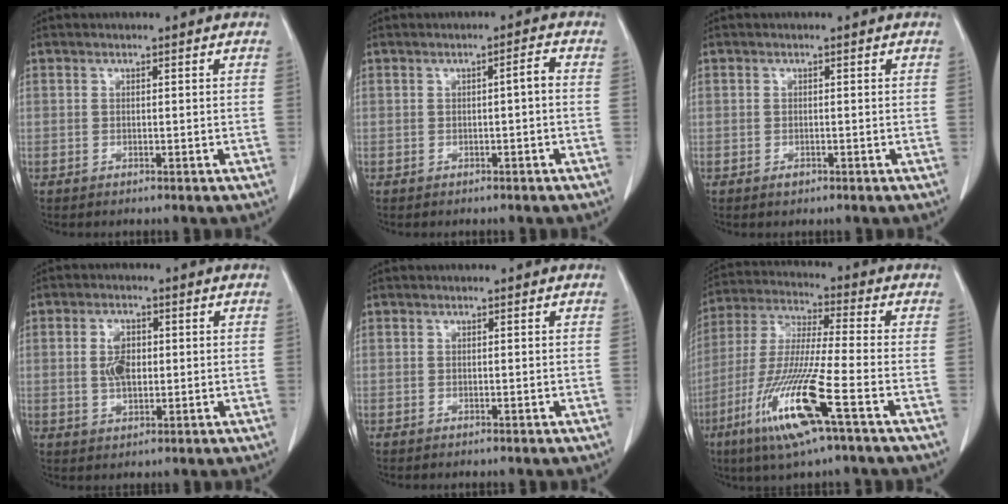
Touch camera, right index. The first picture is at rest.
{"total": 1.7, "force": [-0.3, 0.1, 1.6], "torque": [-0.023, 0.004, -0.005]}
{"total": 0.9, "force": [-0.6, 0.6, 0.3], "torque": [-0.002, 0.001, -0.006]}
{"total": 4.8, "force": [0.4, 2.6, 3.9], "torque": [-0.080, 0.006, 0.012]}
{"total": 0.0}
{"total": 15.9, "force": [-7.1, 0.0, 14.2], "torque": [-0.302, -0.030, -0.138]}